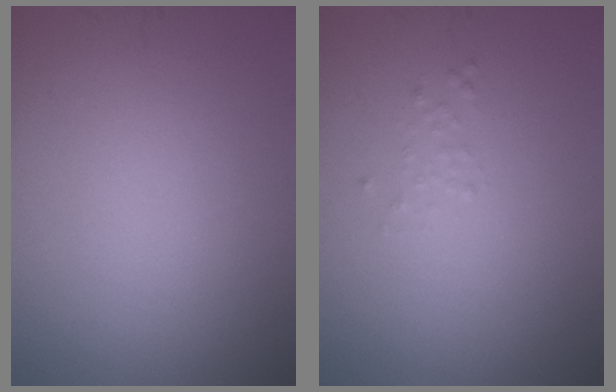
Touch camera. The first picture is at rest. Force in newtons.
{"total": 0.6, "press": 0.6, "slide": 0.0}